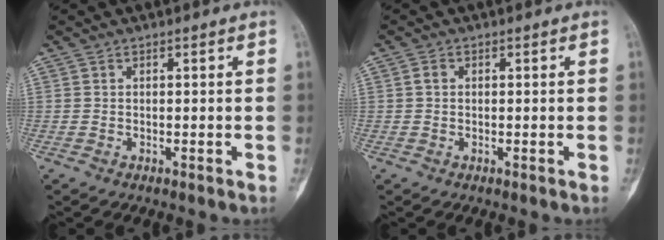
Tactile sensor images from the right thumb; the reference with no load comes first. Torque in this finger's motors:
{"motor_torque": [-0.64, -0.12, -0.09, 0.14, -0.04]}